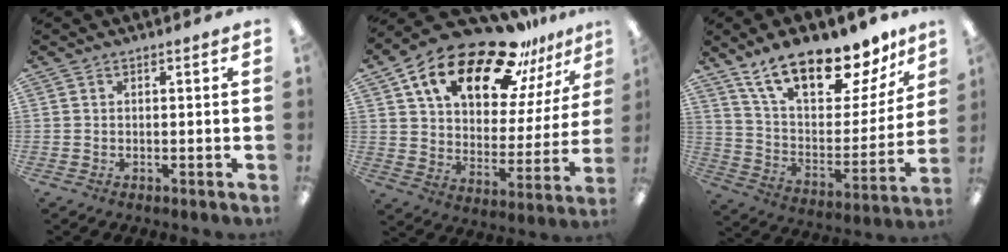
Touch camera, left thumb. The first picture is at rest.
{"total": 22.9, "force": [15.9, 9.7, 13.3], "torque": [-0.231, -0.096, 0.275]}
{"total": 22.0, "force": [16.5, 8.3, 11.9], "torque": [-0.200, -0.106, 0.287]}